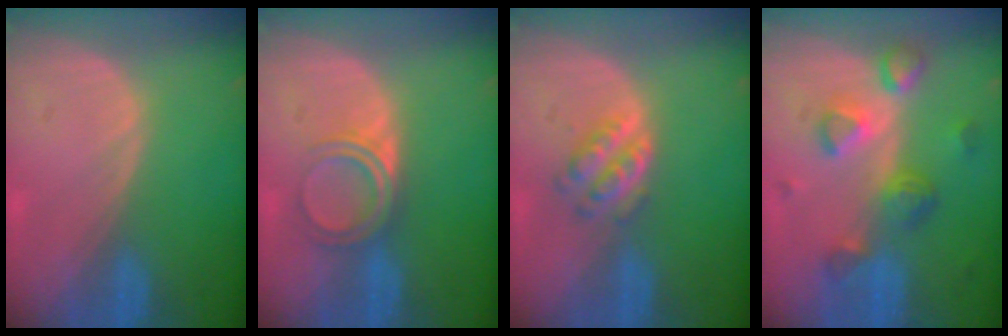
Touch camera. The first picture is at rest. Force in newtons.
{"total": 4.7, "press": 4.2, "slide": 2.1}
{"total": 4.1, "press": 4.0, "slide": 0.9}
{"total": 7.7, "press": 6.9, "slide": 3.4}